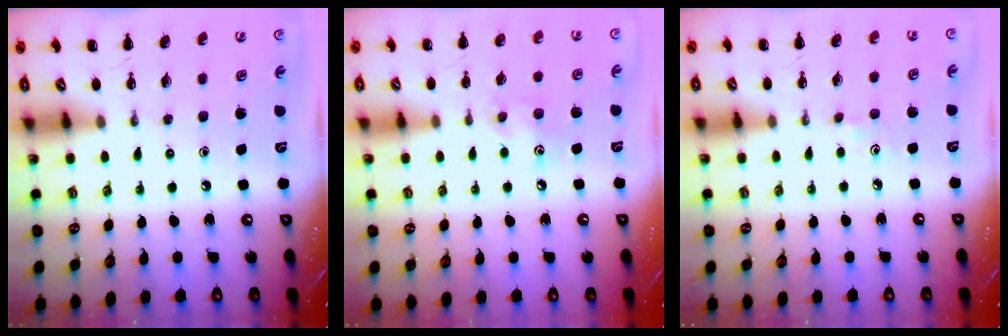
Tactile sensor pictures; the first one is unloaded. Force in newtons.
{"total": 7.0, "press": 6.8, "slide": 1.5}
{"total": 2.7, "press": 2.5, "slide": 0.9}